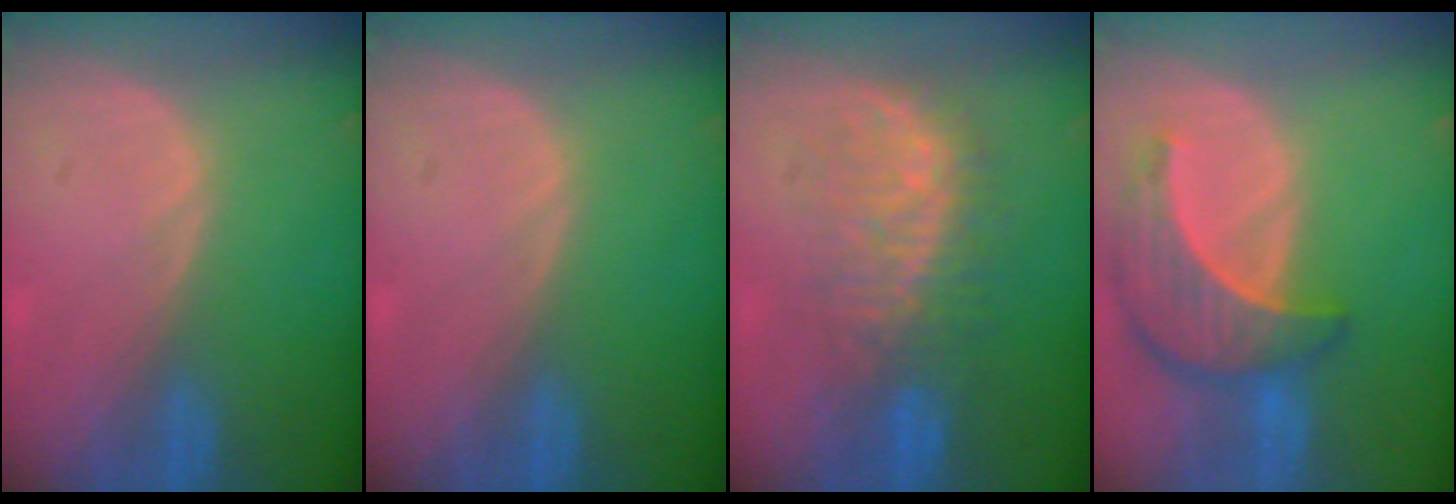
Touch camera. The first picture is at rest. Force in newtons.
{"total": 0.0}
{"total": 8.4, "press": 8.4, "slide": 0.3}
{"total": 8.8, "press": 8.0, "slide": 3.7}